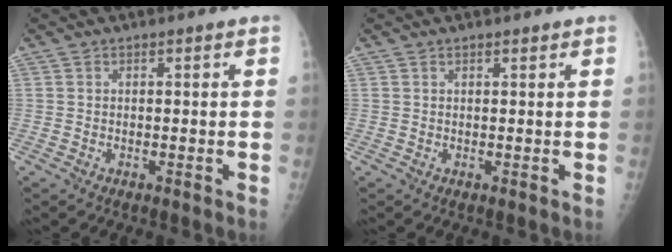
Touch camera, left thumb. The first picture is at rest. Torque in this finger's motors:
{"motor_torque": [-0.36, -0.19, -0.23, -0.27, 0.01]}